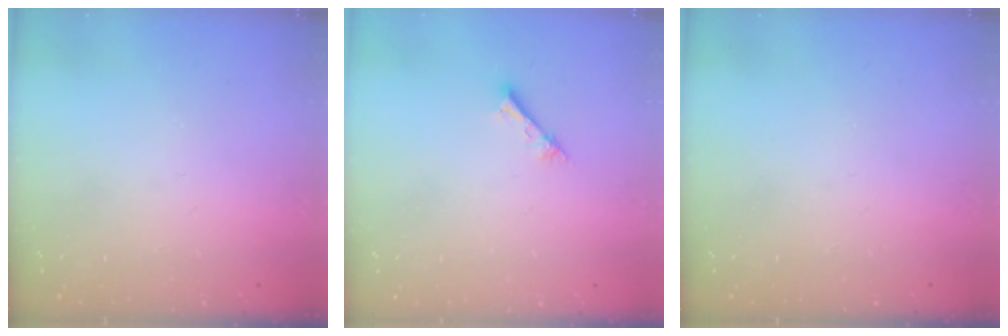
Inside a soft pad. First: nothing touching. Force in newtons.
{"total": 1.2, "press": 1.2, "slide": 0.1}
{"total": 0.0}